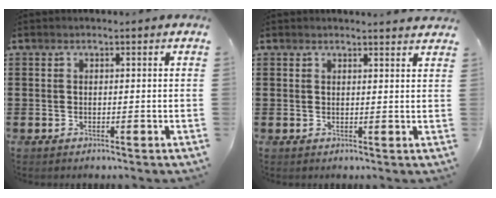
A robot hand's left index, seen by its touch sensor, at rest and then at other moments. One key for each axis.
{"total": 1.5, "fx": 1.5, "fy": -0.1, "fz": 0.3, "tx": -0.009, "ty": -0.001, "tz": 0.030}